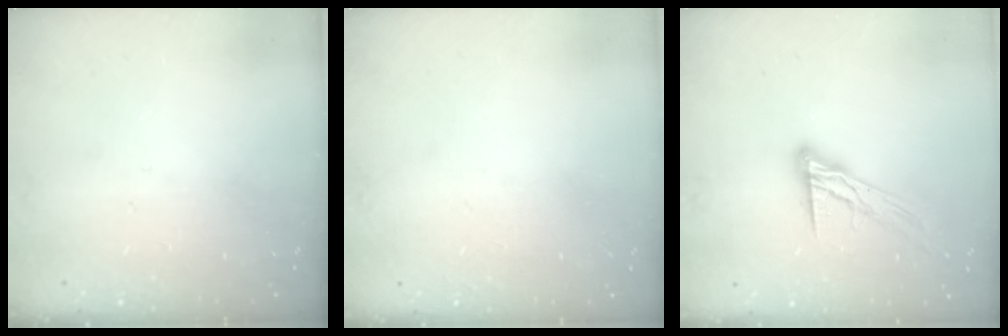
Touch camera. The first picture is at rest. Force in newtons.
{"total": 1.6, "press": 1.6, "slide": 0.0}
{"total": 11.6, "press": 11.6, "slide": 0.9}